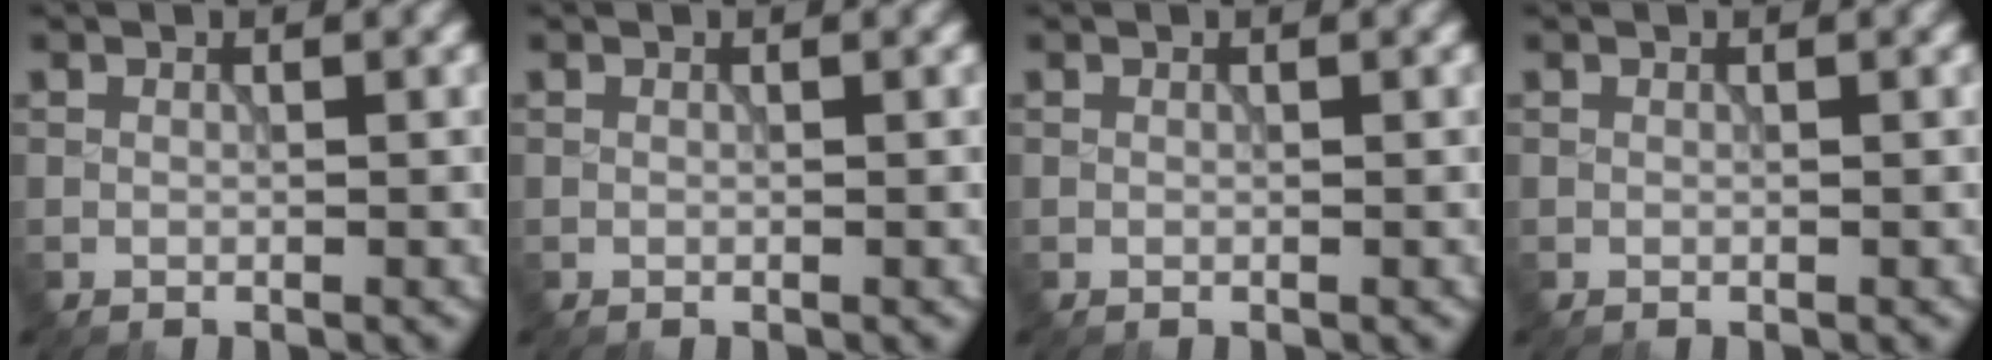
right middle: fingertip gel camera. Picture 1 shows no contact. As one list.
[{"total": 0.0}, {"total": 0.0}, {"total": 0.0}]